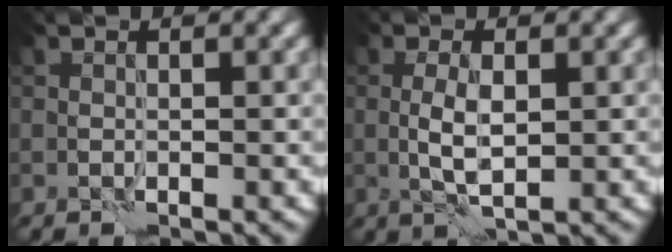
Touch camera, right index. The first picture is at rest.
{"total": 2.8, "force": [0.1, 1.0, 2.6], "torque": [-0.055, -0.001, 0.003]}